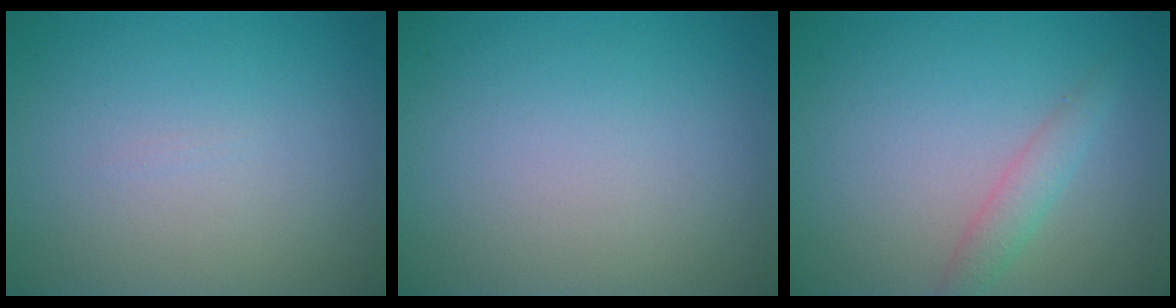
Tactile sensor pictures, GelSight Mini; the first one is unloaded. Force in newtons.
{"total": 0.0}
{"total": 1.9, "press": 1.9, "slide": 0.1}